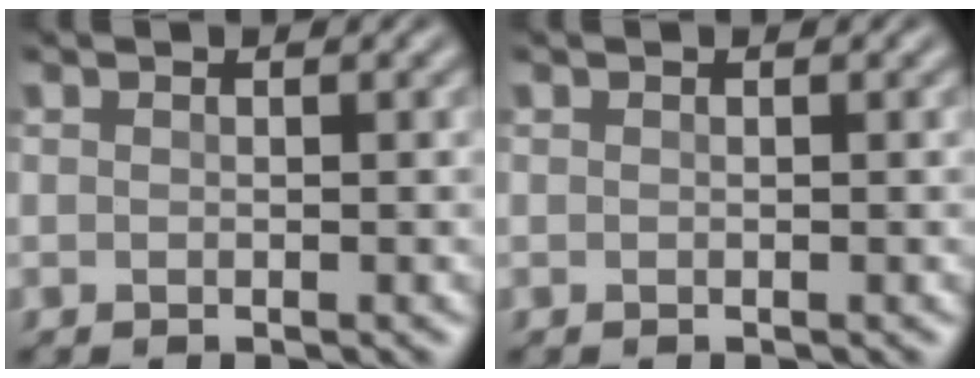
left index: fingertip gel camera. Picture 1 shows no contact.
{"total": 0.0}